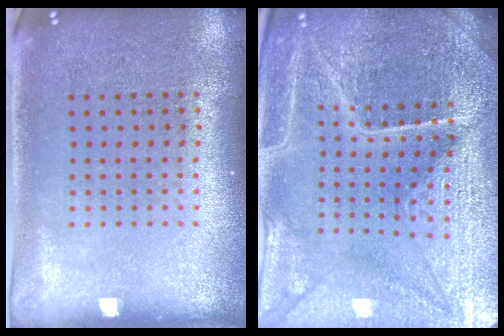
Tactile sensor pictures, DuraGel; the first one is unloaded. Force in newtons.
{"total": 5.4, "press": 5.0, "slide": 2.0}